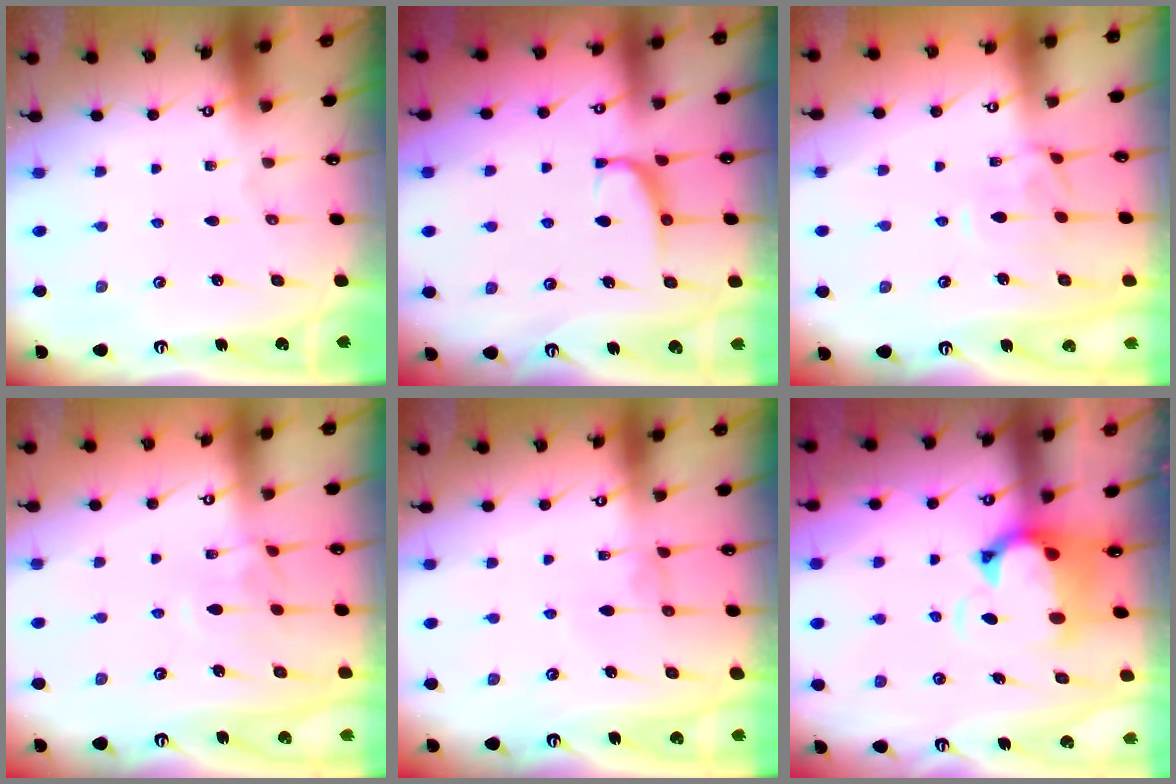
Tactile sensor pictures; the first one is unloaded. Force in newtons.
{"total": 2.1, "press": 2.0, "slide": 0.6}
{"total": 0.7, "press": 0.4, "slide": 0.6}
{"total": 2.5, "press": 2.4, "slide": 0.6}
{"total": 0.8, "press": 0.6, "slide": 0.5}
{"total": 3.0, "press": 2.7, "slide": 1.3}